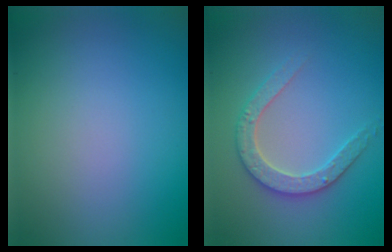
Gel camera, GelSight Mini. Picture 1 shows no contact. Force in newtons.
{"total": 2.9, "press": 2.9, "slide": 0.5}